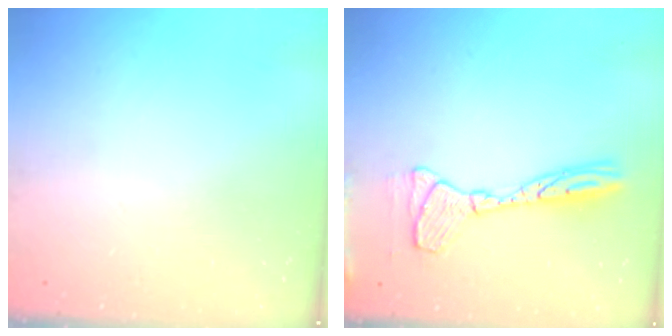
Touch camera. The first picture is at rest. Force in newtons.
{"total": 14.2, "press": 14.1, "slide": 1.2}